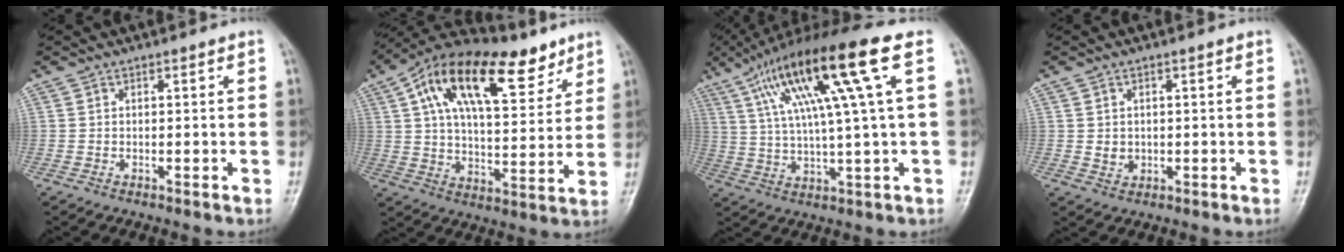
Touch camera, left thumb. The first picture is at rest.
{"total": 22.4, "force": [11.9, 10.4, 15.9], "torque": [-0.228, -0.011, 0.203]}
{"total": 19.4, "force": [7.0, 1.8, 18.0], "torque": [-0.324, 0.017, 0.118]}
{"total": 2.3, "force": [0.1, 2.0, 1.1], "torque": [-0.010, -0.001, 0.008]}